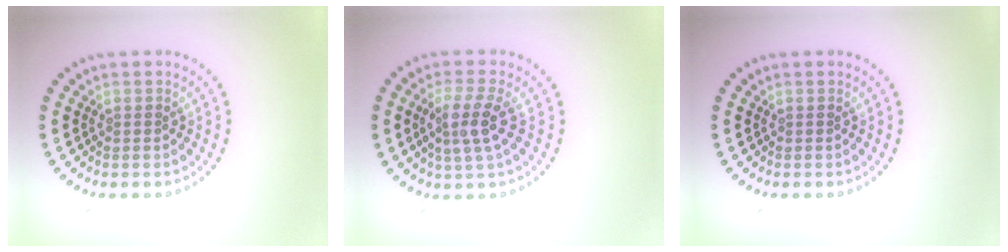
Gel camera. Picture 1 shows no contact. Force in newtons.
{"total": 3.3, "press": 2.9, "slide": 1.7}
{"total": 0.0}